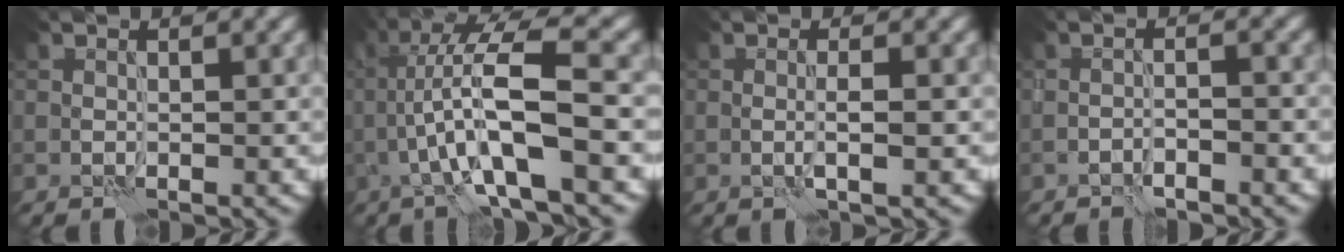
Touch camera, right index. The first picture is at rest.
{"total": 8.8, "force": [-1.2, 1.7, 8.6], "torque": [-0.158, 0.028, -0.026]}
{"total": 1.7, "force": [-0.2, 0.2, 1.7], "torque": [-0.034, 0.000, -0.006]}
{"total": 1.7, "force": [-1.4, 0.1, 0.8], "torque": [-0.013, 0.009, -0.030]}